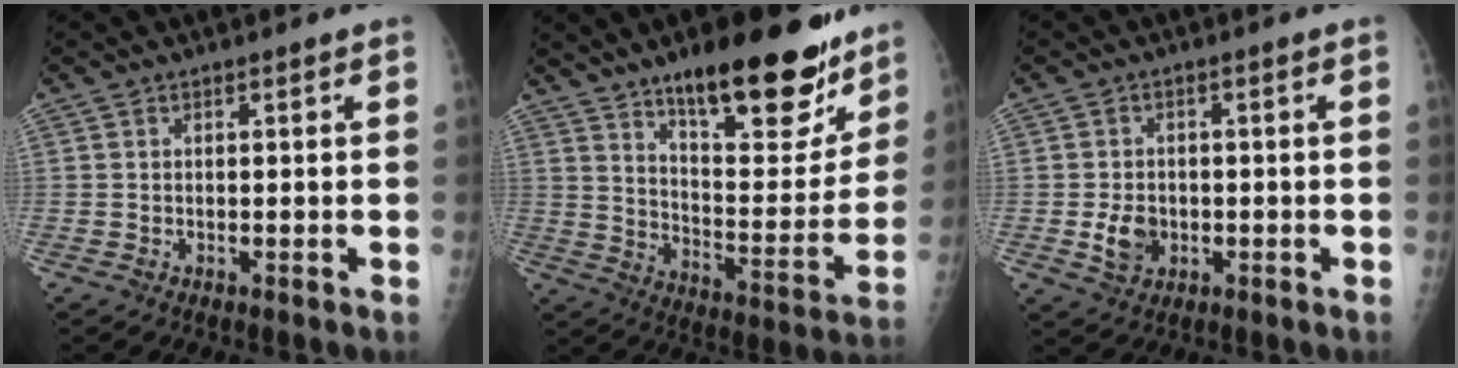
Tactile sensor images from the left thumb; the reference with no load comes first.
{"total": 24.1, "force": [16.4, 8.1, 15.7], "torque": [-0.174, -0.086, 0.248]}
{"total": 4.8, "force": [-1.0, 3.7, 2.8], "torque": [-0.040, 0.004, -0.011]}